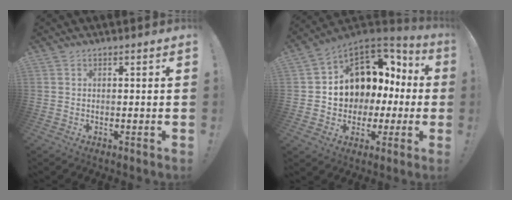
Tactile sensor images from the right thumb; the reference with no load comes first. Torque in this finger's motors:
{"motor_torque": [1.25, 1.26, 0.86, -0.69, 0.23]}